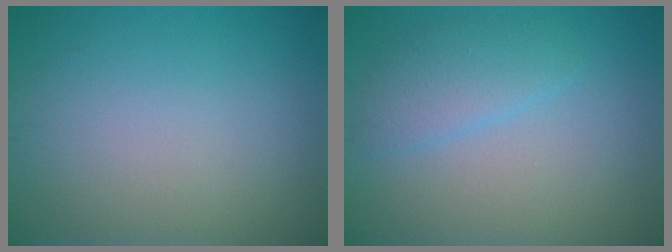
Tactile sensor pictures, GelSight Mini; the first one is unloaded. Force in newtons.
{"total": 2.7, "press": 2.7, "slide": 0.1}